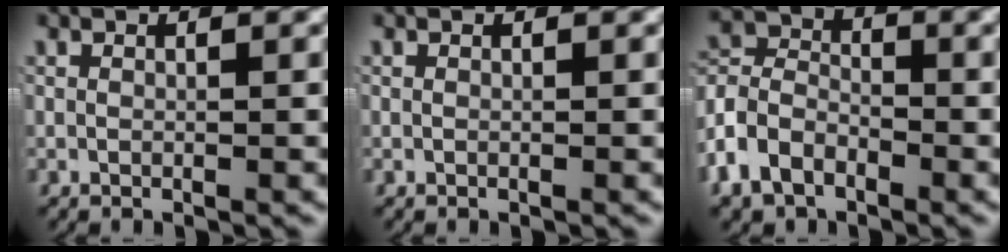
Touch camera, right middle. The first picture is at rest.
{"total": 0.0}
{"total": 6.4, "force": [-1.7, 5.2, 3.4], "torque": [-0.076, -0.015, -0.035]}